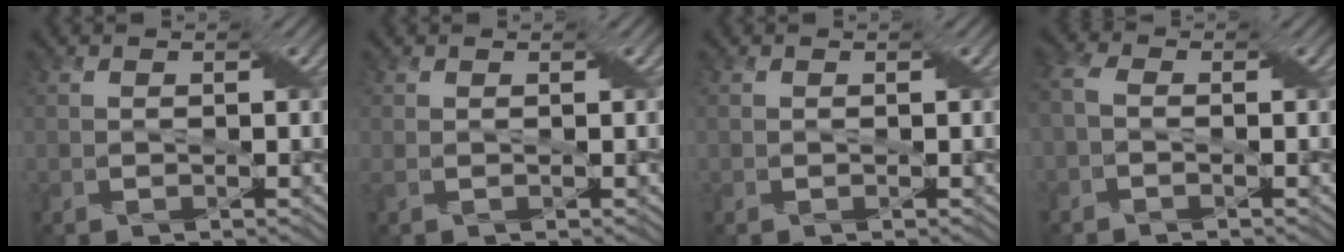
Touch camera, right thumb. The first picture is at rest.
{"total": 2.2, "force": [-0.3, 1.4, 1.7], "torque": [-0.045, -0.006, -0.011]}
{"total": 0.0}
{"total": 2.7, "force": [-0.8, 1.4, 2.1], "torque": [-0.056, 0.009, -0.023]}